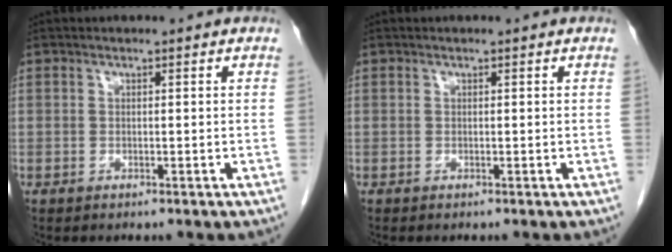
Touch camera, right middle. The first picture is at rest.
{"total": 0.0}